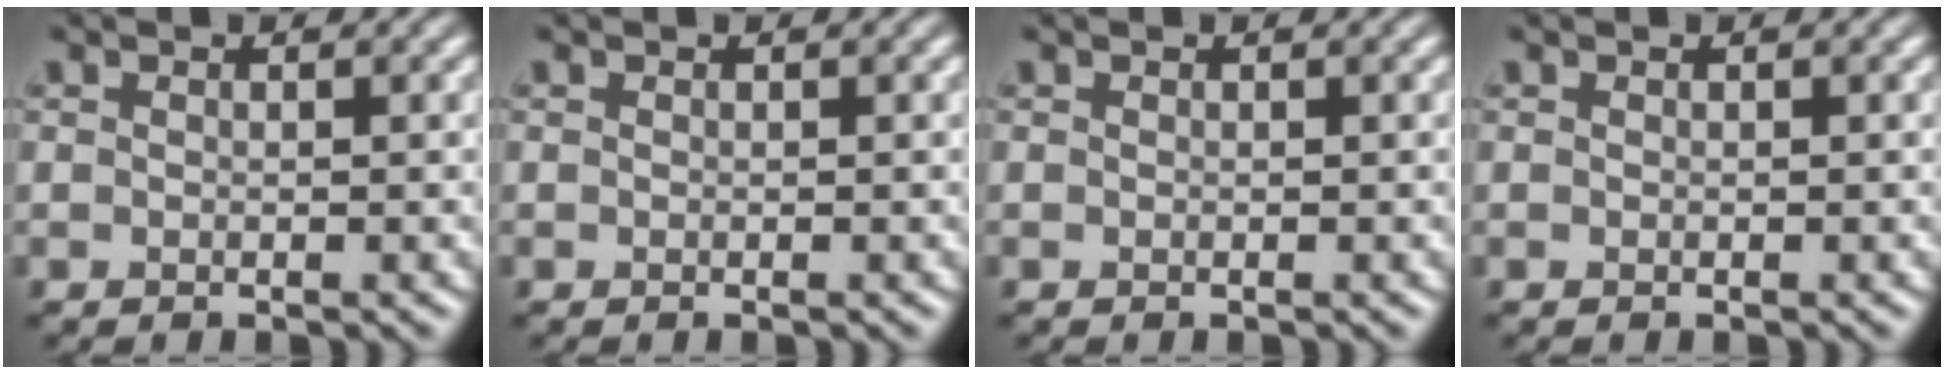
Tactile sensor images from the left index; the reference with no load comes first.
{"total": 0.0}
{"total": 0.0}
{"total": 0.0}